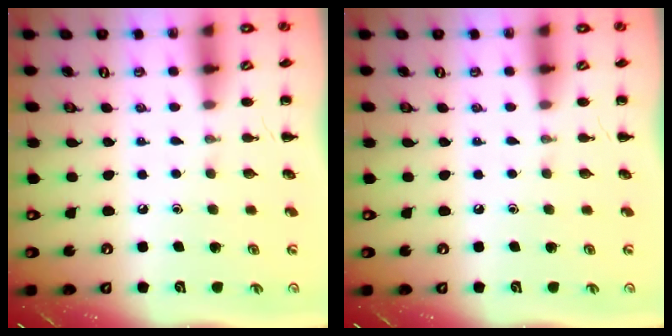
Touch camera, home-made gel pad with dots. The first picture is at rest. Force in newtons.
{"total": 0.0}